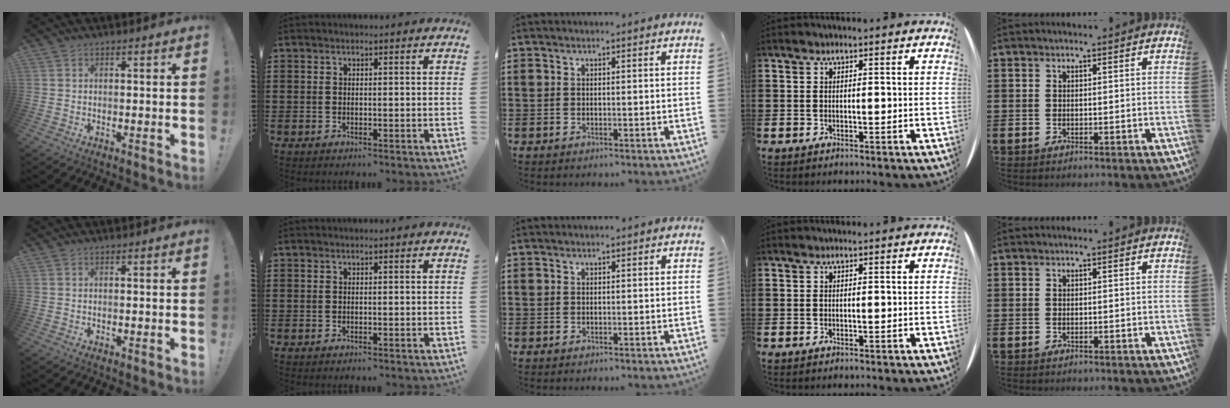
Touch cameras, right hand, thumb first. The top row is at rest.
{}